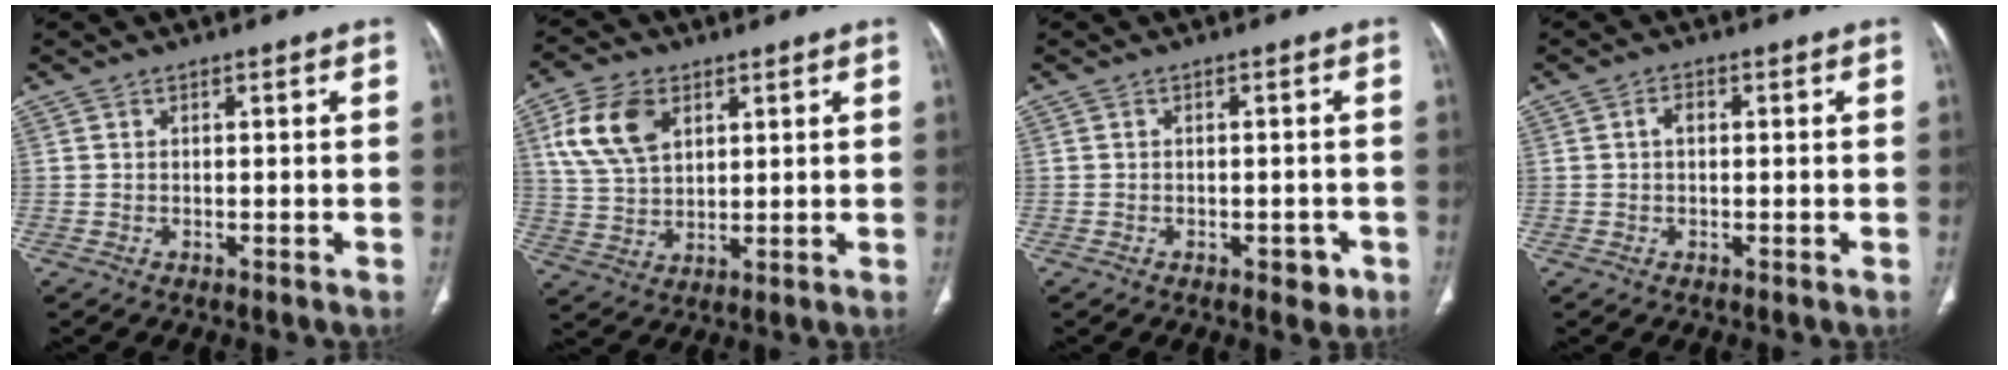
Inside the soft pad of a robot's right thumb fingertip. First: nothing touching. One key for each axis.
{"total": 11.3, "fx": 4.5, "fy": 7.1, "fz": 7.5, "tx": -0.136, "ty": -0.006, "tz": 0.091}
{"total": 2.8, "fx": -1.4, "fy": 1.7, "fz": 1.8, "tx": -0.010, "ty": 0.006, "tz": -0.013}
{"total": 2.1, "fx": 0.3, "fy": 1.2, "fz": 1.7, "tx": -0.031, "ty": 0.008, "tz": 0.004}